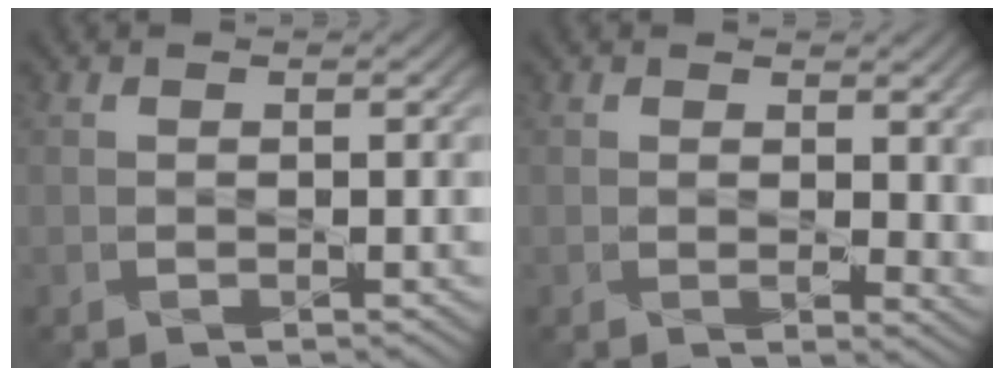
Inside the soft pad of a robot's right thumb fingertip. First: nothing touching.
{"total": 5.1, "force": [0.9, 3.2, 3.9], "torque": [-0.071, -0.010, 0.022]}